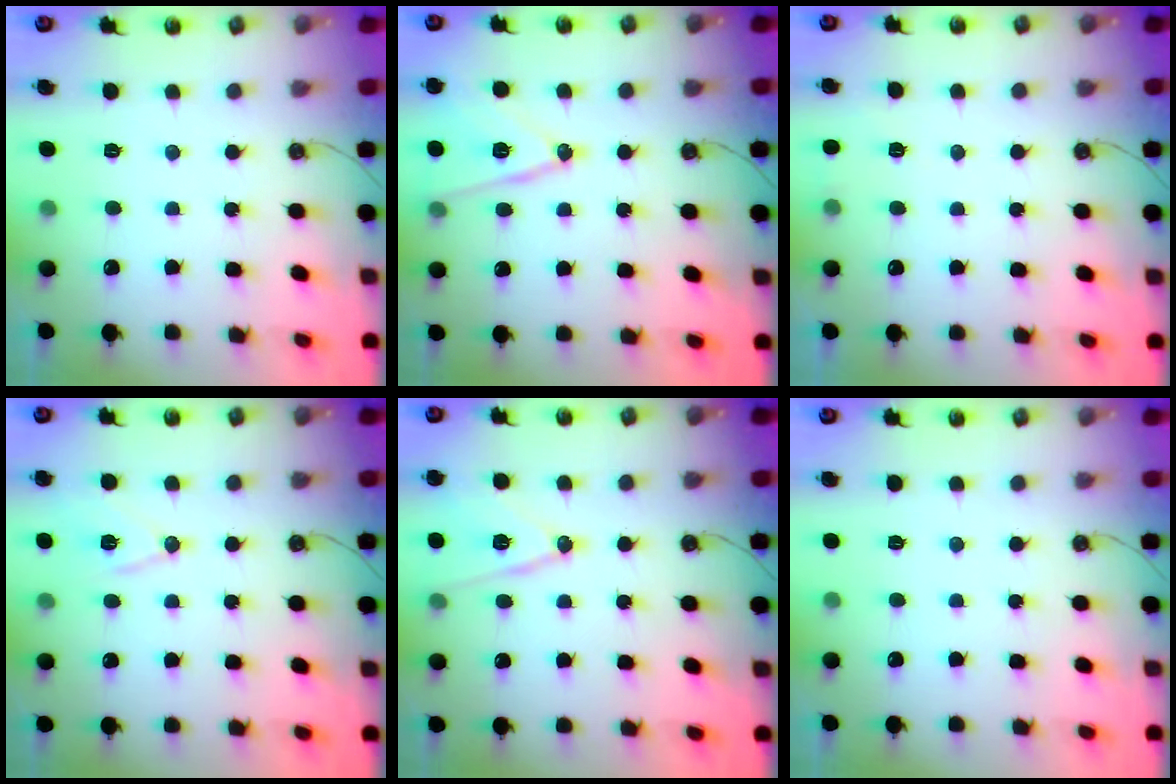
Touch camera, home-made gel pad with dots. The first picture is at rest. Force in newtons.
{"total": 13.6, "press": 13.2, "slide": 3.3}
{"total": 2.7, "press": 2.6, "slide": 0.8}
{"total": 10.0, "press": 9.3, "slide": 3.6}
{"total": 12.1, "press": 11.6, "slide": 3.5}
{"total": 0.0}